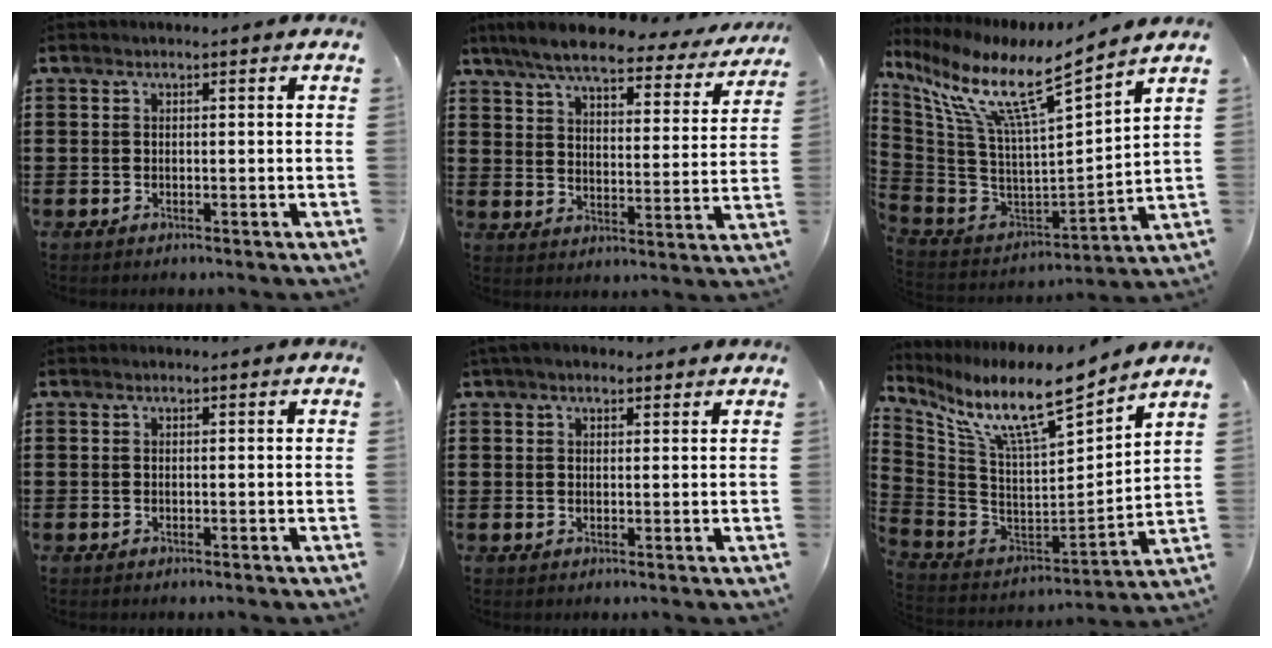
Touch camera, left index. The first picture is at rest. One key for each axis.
{"total": 7.9, "fx": 7.0, "fy": 1.1, "fz": 3.6, "tx": -0.101, "ty": -0.033, "tz": 0.121}
{"total": 10.9, "fx": 7.1, "fy": 1.1, "fz": 8.1, "tx": -0.182, "ty": -0.056, "tz": 0.115}
{"total": 0.0}
{"total": 2.5, "fx": 1.9, "fy": 1.1, "fz": 1.1, "tx": -0.027, "ty": 0.009, "tz": 0.036}
{"total": 11.0, "fx": 8.5, "fy": 1.3, "fz": 6.9, "tx": -0.159, "ty": -0.067, "tz": 0.139}